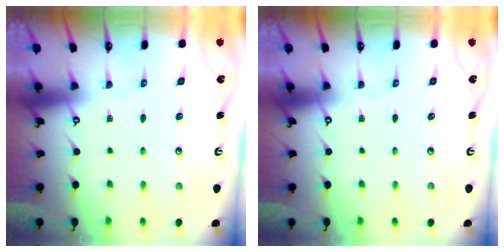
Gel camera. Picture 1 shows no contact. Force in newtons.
{"total": 0.0}